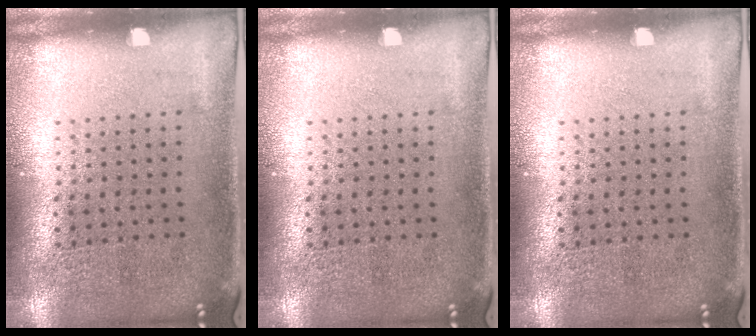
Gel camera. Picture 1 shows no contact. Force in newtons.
{"total": 0.0}
{"total": 0.0}